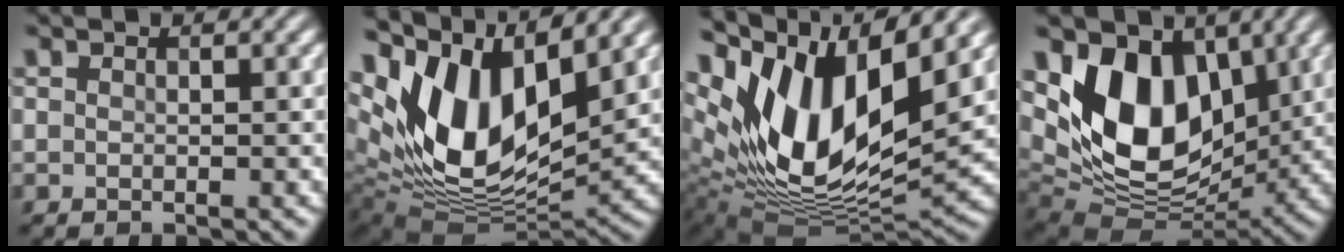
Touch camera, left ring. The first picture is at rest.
{"total": 14.3, "force": [5.4, 7.4, 11.0], "torque": [-0.208, 0.004, 0.101]}
{"total": 14.6, "force": [5.3, 6.9, 11.6], "torque": [-0.220, 0.005, 0.100]}
{"total": 10.3, "force": [3.3, 6.7, 7.1], "torque": [-0.132, -0.017, 0.056]}